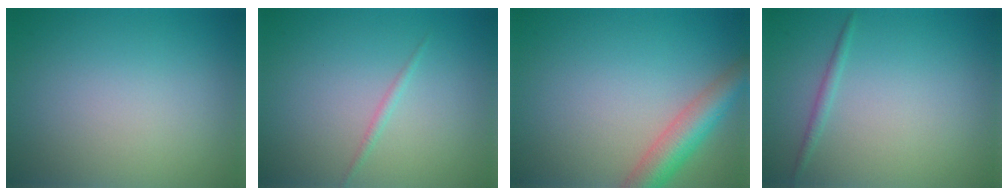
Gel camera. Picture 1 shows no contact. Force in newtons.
{"total": 0.8, "press": 0.8, "slide": 0.1}
{"total": 4.9, "press": 4.9, "slide": 0.2}
{"total": 0.9, "press": 0.9, "slide": 0.0}